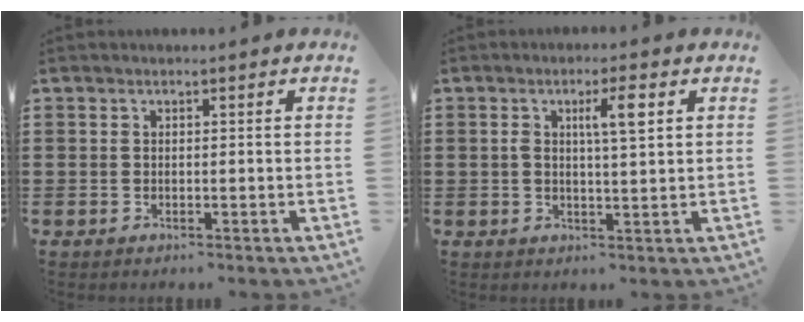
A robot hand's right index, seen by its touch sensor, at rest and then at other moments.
{"total": 4.6, "force": [1.5, 0.7, 4.3], "torque": [-0.073, -0.001, 0.017]}